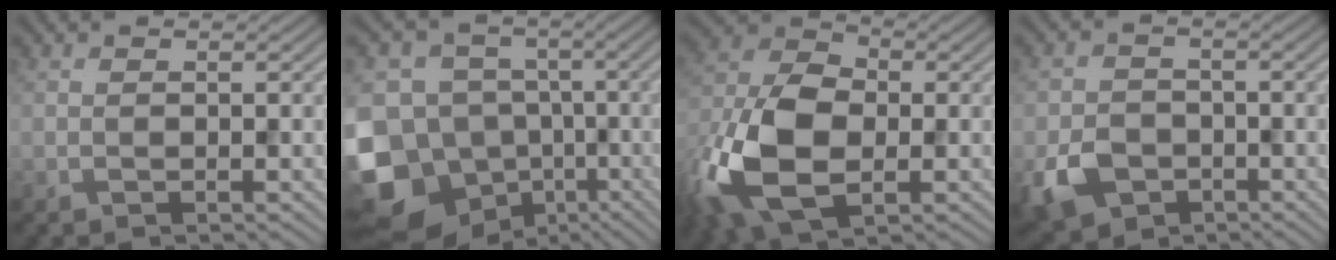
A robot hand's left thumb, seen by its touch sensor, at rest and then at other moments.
{"total": 16.6, "force": [-5.9, 13.4, 7.9], "torque": [-0.231, -0.013, -0.084]}
{"total": 14.7, "force": [-3.9, 9.1, 10.9], "torque": [-0.257, -0.022, -0.076]}
{"total": 6.2, "force": [-3.0, 4.6, 2.8], "torque": [-0.066, -0.014, -0.063]}